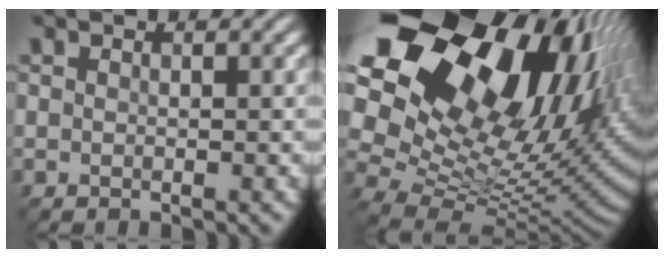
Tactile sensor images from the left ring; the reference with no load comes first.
{"total": 19.3, "force": [8.9, 11.5, 12.7], "torque": [-0.224, 0.027, 0.162]}